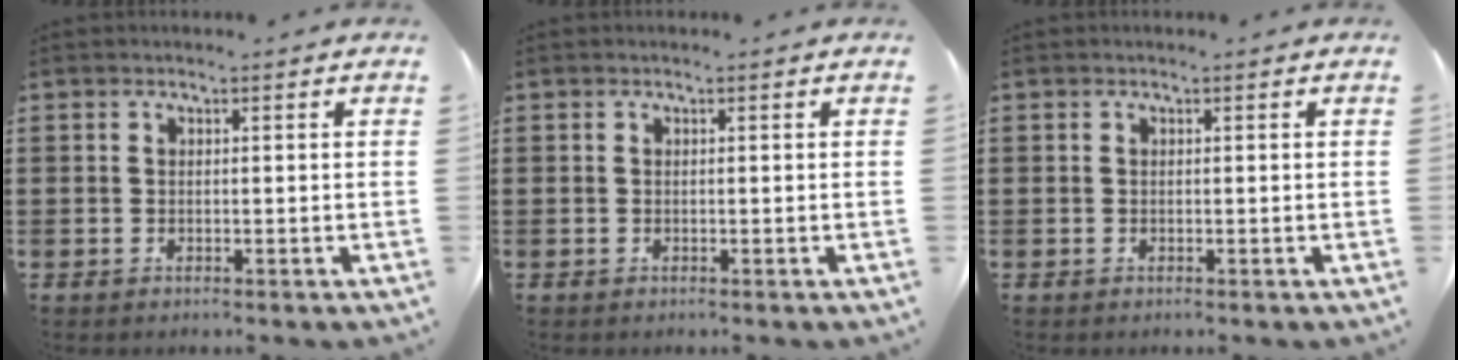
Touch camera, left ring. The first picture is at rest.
{"total": 0.0}
{"total": 0.0}